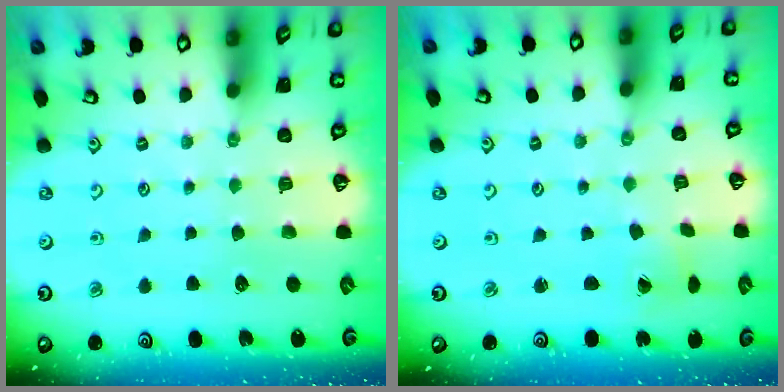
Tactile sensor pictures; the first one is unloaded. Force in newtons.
{"total": 1.5, "press": 1.5, "slide": 0.0}